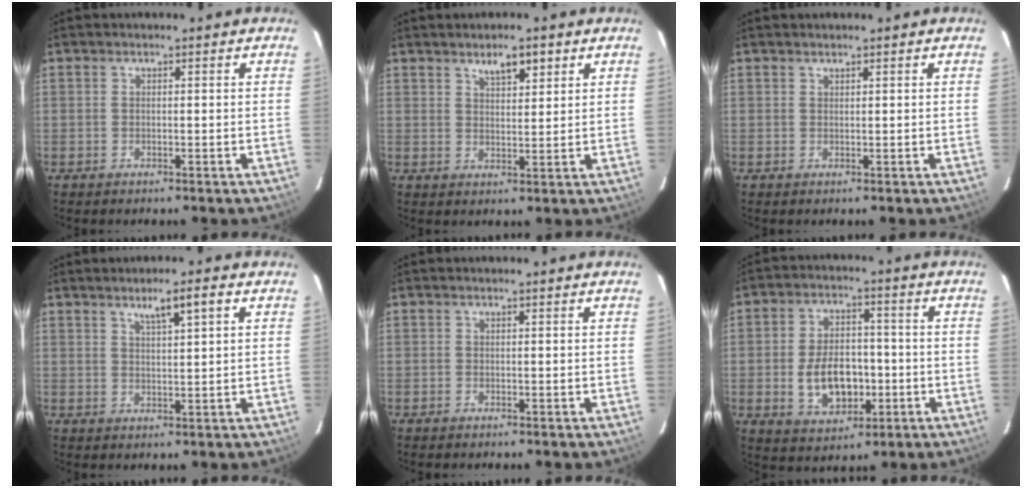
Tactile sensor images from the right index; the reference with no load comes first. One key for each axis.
{"total": 4.5, "fx": 3.0, "fy": 1.6, "fz": 3.0, "tx": -0.047, "ty": 0.005, "tz": 0.052}
{"total": 0.6, "fx": 0.6, "fy": 0.1, "fz": 0.1, "tx": -0.003, "ty": 0.002, "tz": 0.012}
{"total": 4.4, "fx": 2.3, "fy": 0.2, "fz": 3.7, "tx": -0.063, "ty": 0.004, "tz": 0.042}
{"total": 0.0}
{"total": 10.9, "fx": -2.3, "fy": 6.9, "fz": 8.1, "tx": -0.162, "ty": 0.011, "tz": -0.024}